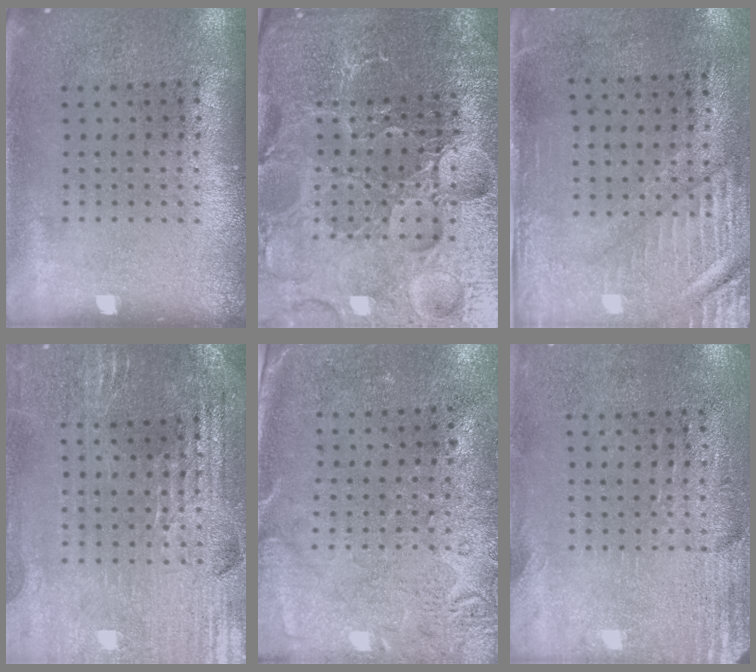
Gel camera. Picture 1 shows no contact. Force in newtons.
{"total": 5.5, "press": 5.2, "slide": 1.8}
{"total": 2.9, "press": 2.5, "slide": 1.5}
{"total": 2.9, "press": 2.8, "slide": 0.4}
{"total": 2.7, "press": 2.2, "slide": 1.5}
{"total": 2.8, "press": 2.5, "slide": 1.4}